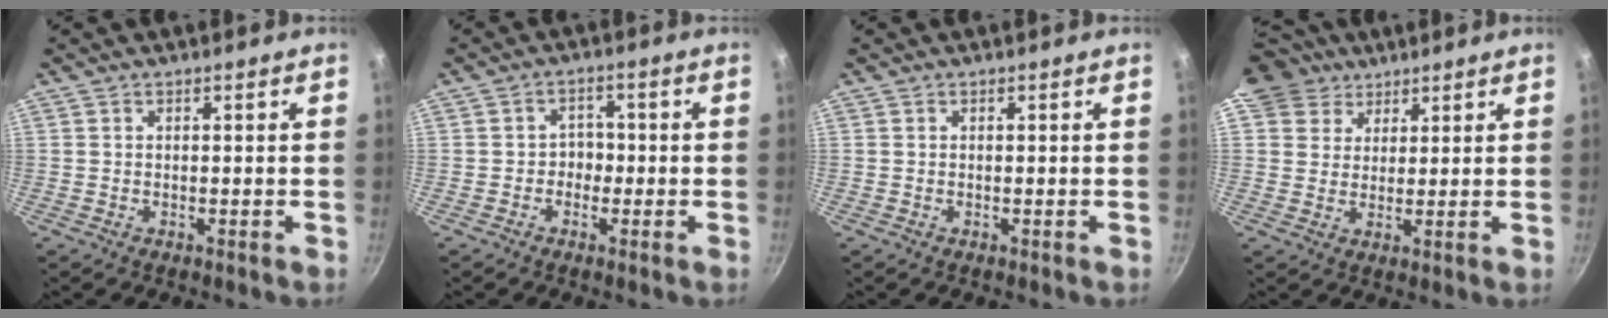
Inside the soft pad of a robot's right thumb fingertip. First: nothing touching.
{"total": 2.9, "force": [-0.9, 2.5, 1.1], "torque": [0.014, 0.012, -0.018]}
{"total": 0.0}
{"total": 9.0, "force": [5.6, 6.8, 1.9], "torque": [-0.004, 0.005, 0.096]}